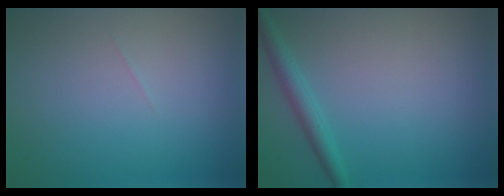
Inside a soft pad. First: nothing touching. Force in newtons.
{"total": 2.0, "press": 2.0, "slide": 0.1}